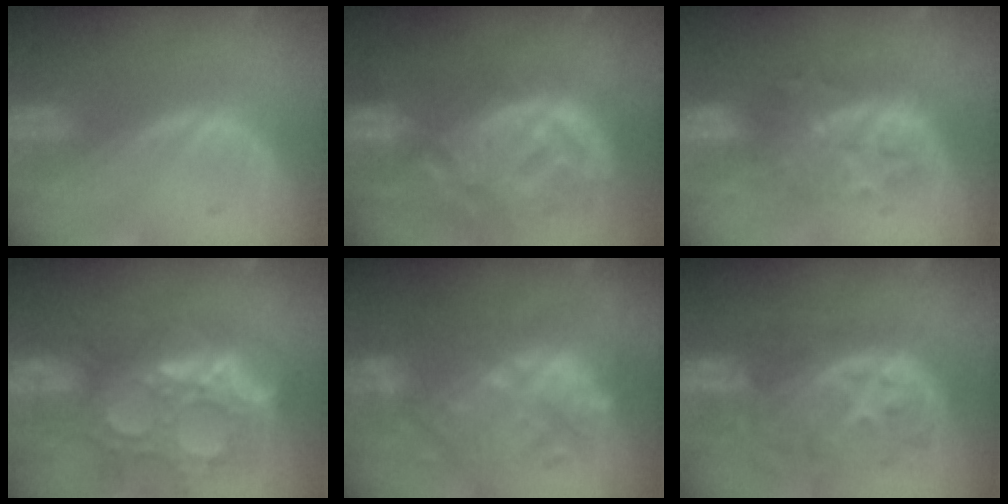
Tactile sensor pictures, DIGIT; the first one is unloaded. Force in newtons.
{"total": 12.8, "press": 11.3, "slide": 6.0}
{"total": 7.8, "press": 7.6, "slide": 1.7}
{"total": 14.7, "press": 12.2, "slide": 8.1}
{"total": 10.2, "press": 10.2, "slide": 0.3}
{"total": 11.0, "press": 9.7, "slide": 5.2}